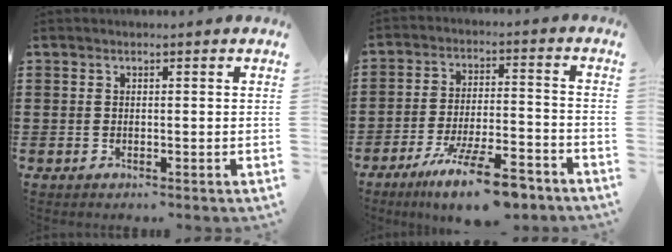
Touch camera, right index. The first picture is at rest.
{"total": 11.5, "force": [-8.7, 1.9, 7.3], "torque": [-0.130, 0.021, -0.162]}